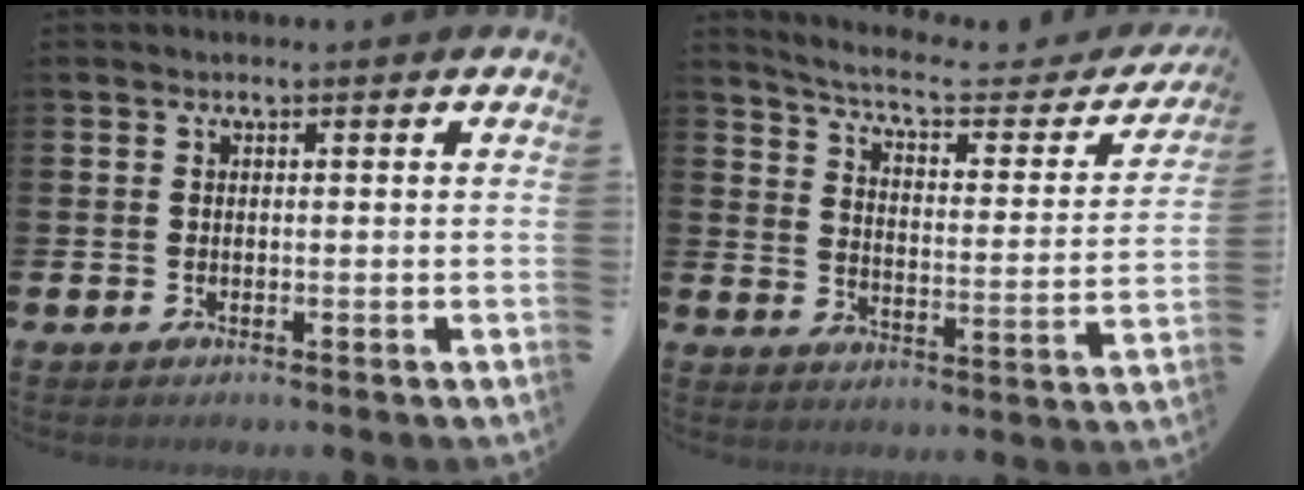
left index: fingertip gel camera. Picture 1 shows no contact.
{"total": 6.5, "force": [5.7, 1.4, 2.8], "torque": [-0.080, -0.042, 0.090]}